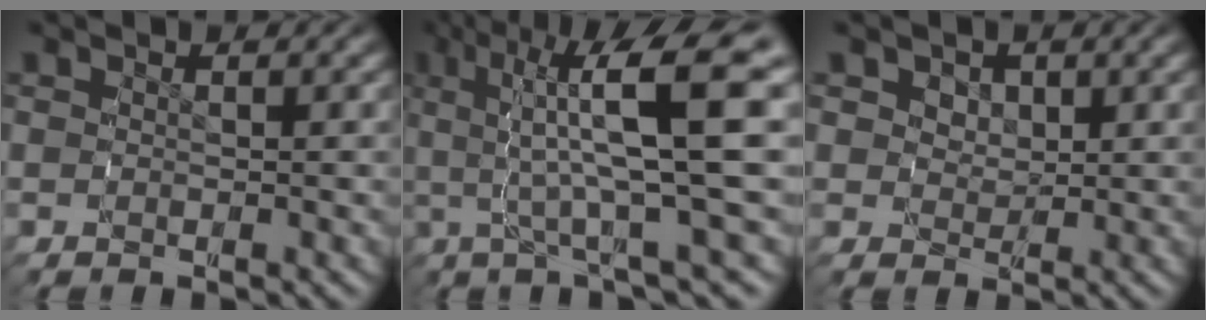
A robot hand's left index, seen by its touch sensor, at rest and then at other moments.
{"total": 10.6, "force": [2.1, 3.6, 9.8], "torque": [-0.144, 0.021, 0.022]}
{"total": 3.4, "force": [0.9, 2.9, 1.5], "torque": [-0.037, -0.018, 0.022]}